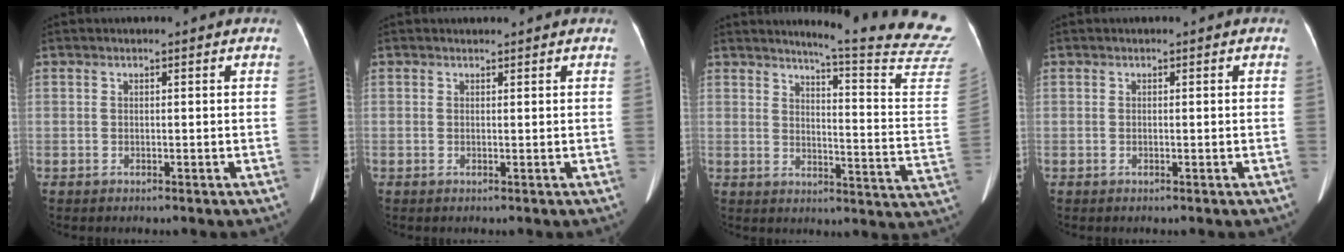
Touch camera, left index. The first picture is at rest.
{"total": 0.8, "force": [0.7, 0.3, 0.0], "torque": [-0.008, 0.011, 0.012]}
{"total": 20.0, "force": [18.9, -1.7, 6.3], "torque": [-0.083, -0.158, 0.203]}
{"total": 0.0}